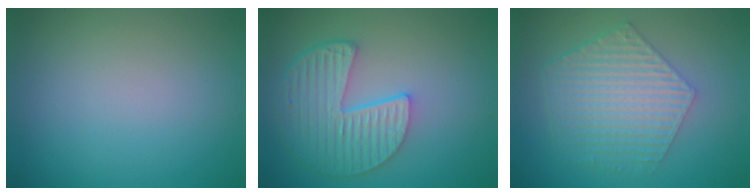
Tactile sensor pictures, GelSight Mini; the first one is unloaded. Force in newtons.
{"total": 6.2, "press": 4.8, "slide": 4.0}
{"total": 6.0, "press": 4.3, "slide": 4.1}